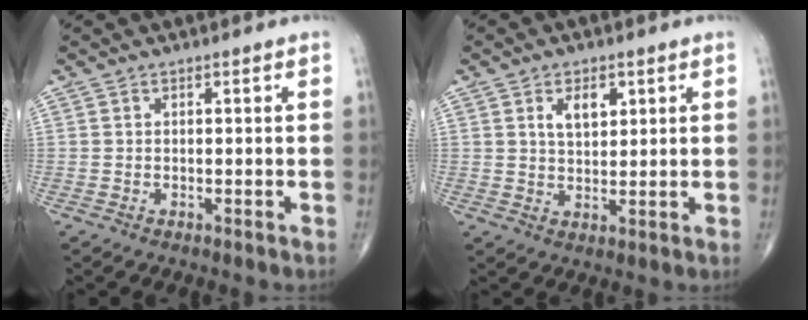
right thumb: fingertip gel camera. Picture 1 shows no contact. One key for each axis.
{"total": 5.2, "fx": 2.1, "fy": 2.9, "fz": 3.7, "tx": -0.047, "ty": -0.014, "tz": 0.037}